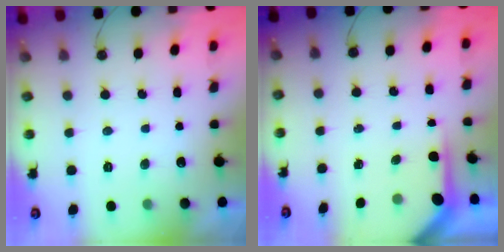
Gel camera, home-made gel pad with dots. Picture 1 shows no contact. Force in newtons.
{"total": 3.7, "press": 3.7, "slide": 0.2}